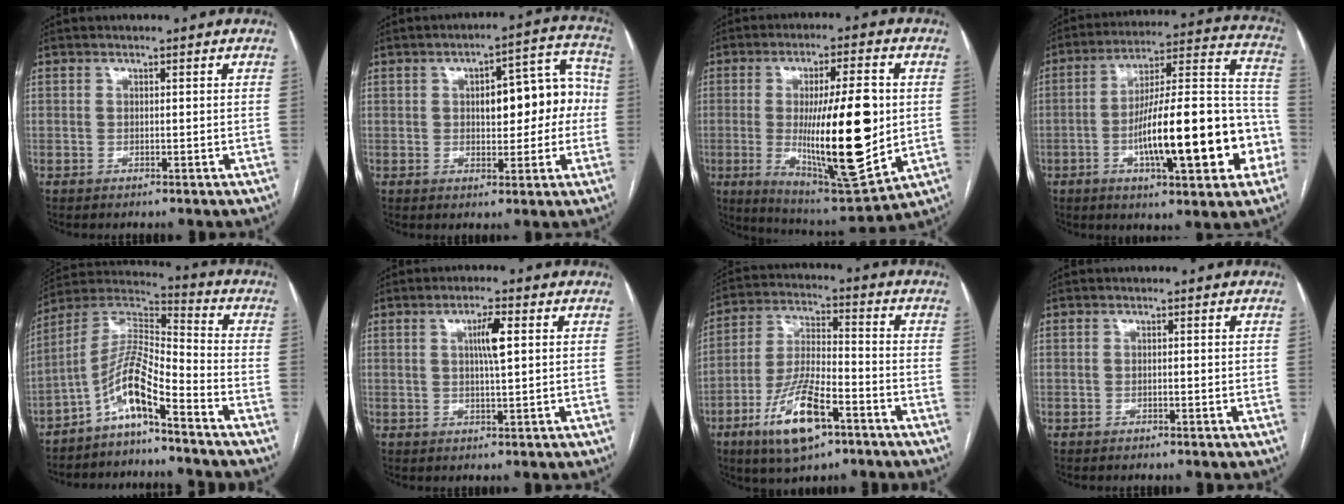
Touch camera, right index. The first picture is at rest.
{"total": 10.9, "force": [0.6, 4.5, 9.9], "torque": [-0.118, 0.046, 0.015]}
{"total": 19.9, "force": [-0.6, 3.9, 19.5], "torque": [-0.331, -0.016, 0.000]}
{"total": 22.7, "force": [-6.5, 4.6, 21.3], "torque": [-0.281, 0.028, -0.089]}
{"total": 9.5, "force": [-6.0, 1.1, 7.3], "torque": [-0.153, 0.022, -0.118]}
{"total": 4.1, "force": [1.1, 0.3, 4.0], "torque": [-0.070, 0.002, 0.018]}
{"total": 13.1, "force": [-6.8, 3.9, 10.5], "torque": [-0.216, -0.009, -0.119]}
{"total": 0.9, "force": [-0.1, 0.2, 0.9], "torque": [-0.014, 0.000, -0.001]}